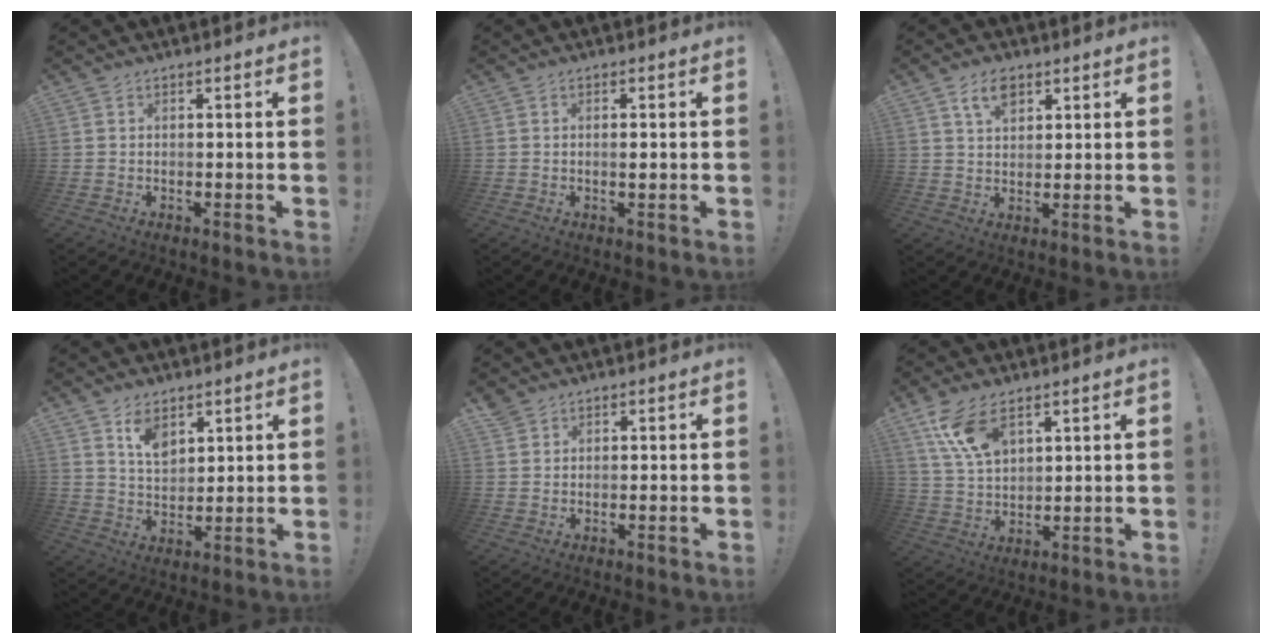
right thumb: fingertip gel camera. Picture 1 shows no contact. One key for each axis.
{"total": 1.1, "fx": 0.1, "fy": 0.0, "fz": 1.1, "tx": -0.004, "ty": -0.008, "tz": -0.002}
{"total": 6.7, "fx": 3.9, "fy": 3.7, "fz": 3.9, "tx": -0.064, "ty": -0.007, "tz": 0.072}
{"total": 8.0, "fx": 5.3, "fy": 4.6, "fz": 3.9, "tx": -0.055, "ty": -0.031, "tz": 0.095}
{"total": 2.0, "fx": 1.7, "fy": 1.1, "fz": 0.4, "tx": -0.006, "ty": -0.008, "tz": 0.033}
{"total": 11.9, "fx": 7.1, "fy": 6.1, "fz": 7.4, "tx": -0.140, "ty": -0.028, "tz": 0.135}